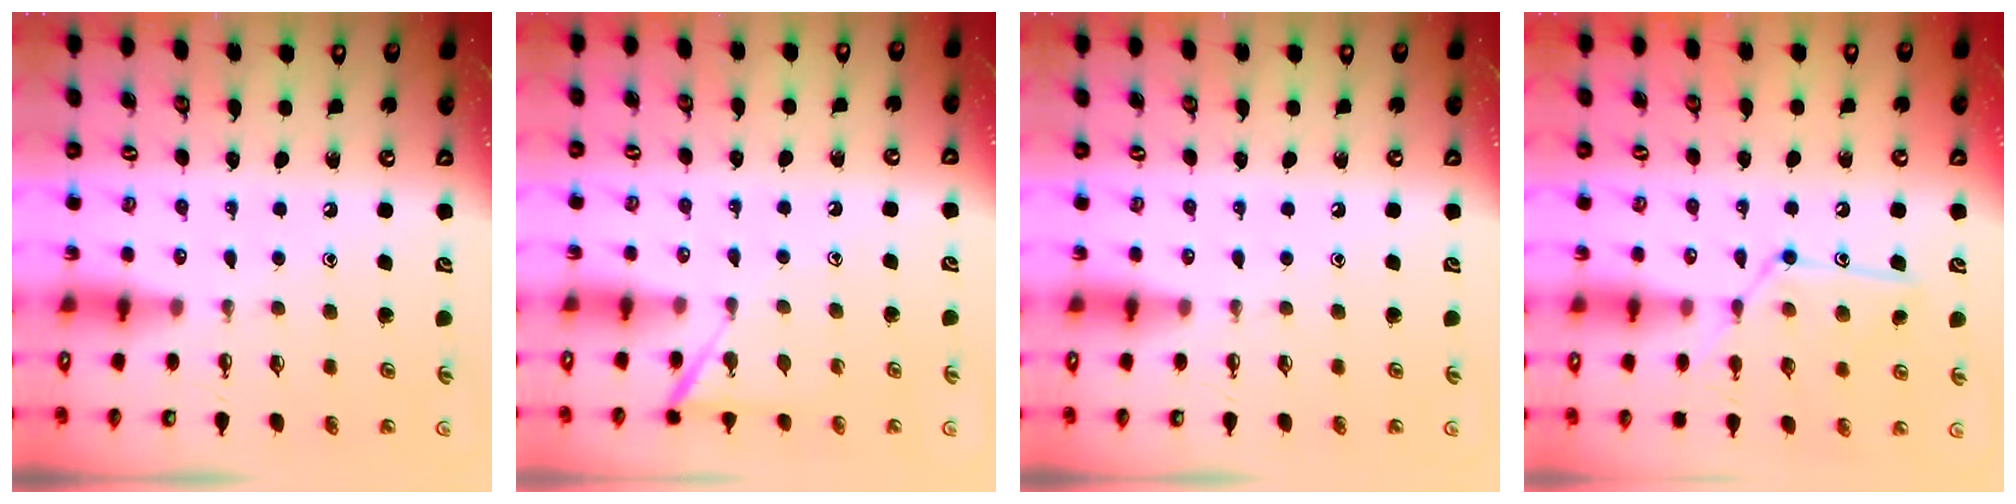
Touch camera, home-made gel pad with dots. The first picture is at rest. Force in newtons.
{"total": 5.9, "press": 5.9, "slide": 0.5}
{"total": 0.0}
{"total": 13.8, "press": 13.8, "slide": 1.0}